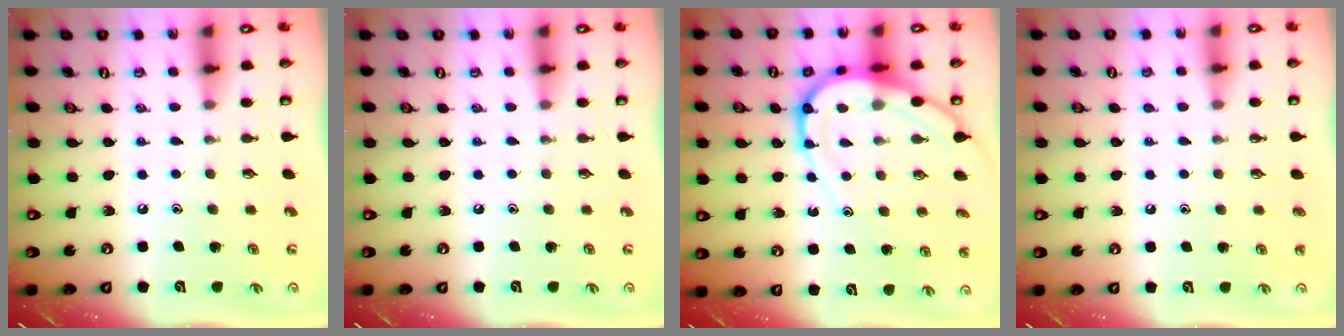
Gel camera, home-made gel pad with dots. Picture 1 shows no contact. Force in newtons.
{"total": 0.0}
{"total": 12.5, "press": 12.4, "slide": 1.3}
{"total": 1.1, "press": 1.1, "slide": 0.3}